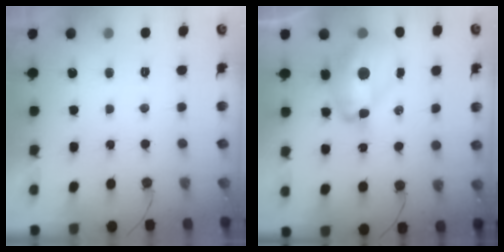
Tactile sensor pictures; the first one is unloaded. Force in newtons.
{"total": 13.2, "press": 13.2, "slide": 1.2}